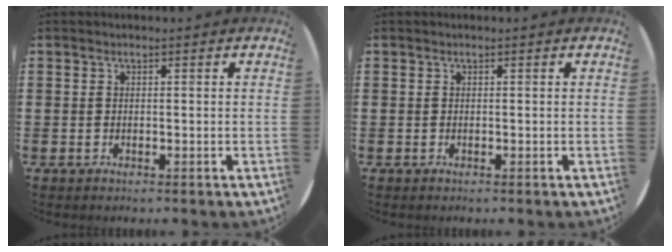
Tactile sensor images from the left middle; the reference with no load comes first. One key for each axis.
{"total": 0.0}